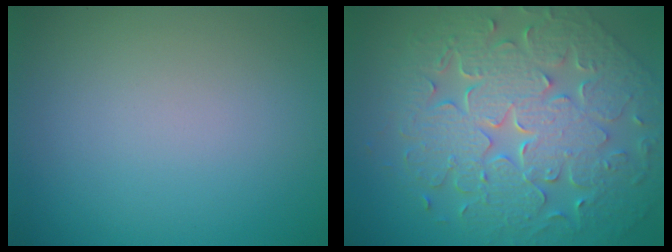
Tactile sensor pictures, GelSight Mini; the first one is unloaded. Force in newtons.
{"total": 9.9, "press": 6.9, "slide": 7.0}